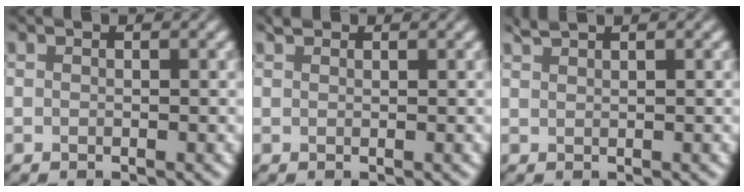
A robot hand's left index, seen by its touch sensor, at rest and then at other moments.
{"total": 0.7, "force": [0.6, 0.2, 0.1], "torque": [-0.005, 0.001, 0.013]}
{"total": 1.2, "force": [1.1, 0.2, 0.5], "torque": [-0.005, 0.003, 0.020]}